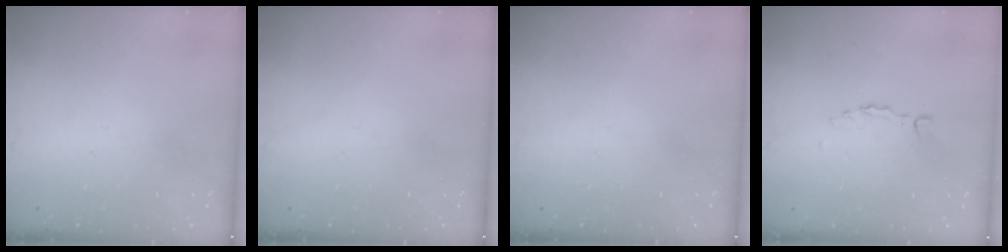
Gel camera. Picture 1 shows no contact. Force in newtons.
{"total": 0.0}
{"total": 0.0}
{"total": 0.0}